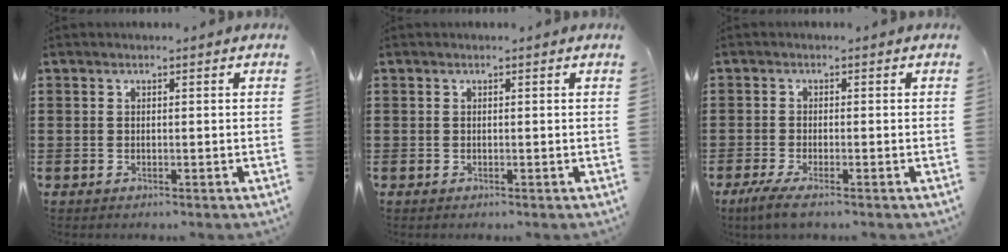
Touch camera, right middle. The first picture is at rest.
{"total": 0.0}
{"total": 2.6, "force": [-1.7, 0.1, 1.9], "torque": [-0.046, -0.009, -0.035]}